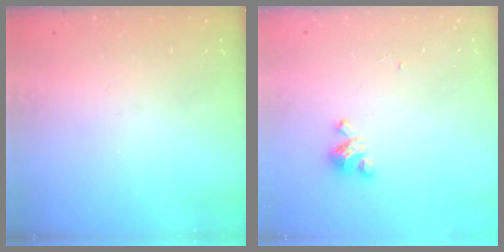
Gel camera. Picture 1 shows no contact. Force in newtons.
{"total": 3.6, "press": 3.6, "slide": 0.3}